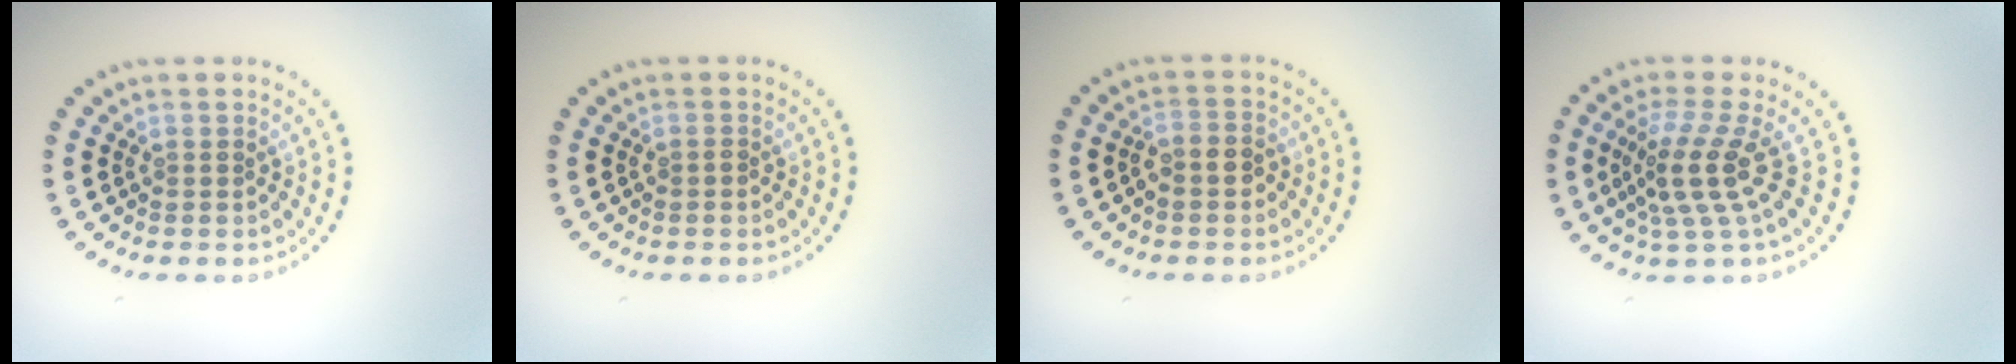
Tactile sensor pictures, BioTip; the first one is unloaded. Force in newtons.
{"total": 0.7, "press": 0.6, "slide": 0.3}
{"total": 2.0, "press": 1.8, "slide": 0.8}
{"total": 4.0, "press": 2.8, "slide": 2.8}